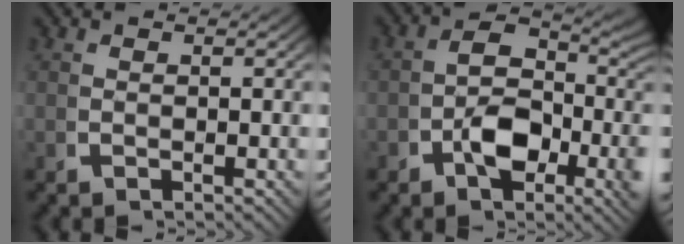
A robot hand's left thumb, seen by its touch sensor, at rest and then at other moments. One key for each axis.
{"total": 6.4, "fx": -0.8, "fy": 4.2, "fz": 4.8, "tx": -0.077, "ty": -0.019, "tz": -0.017}